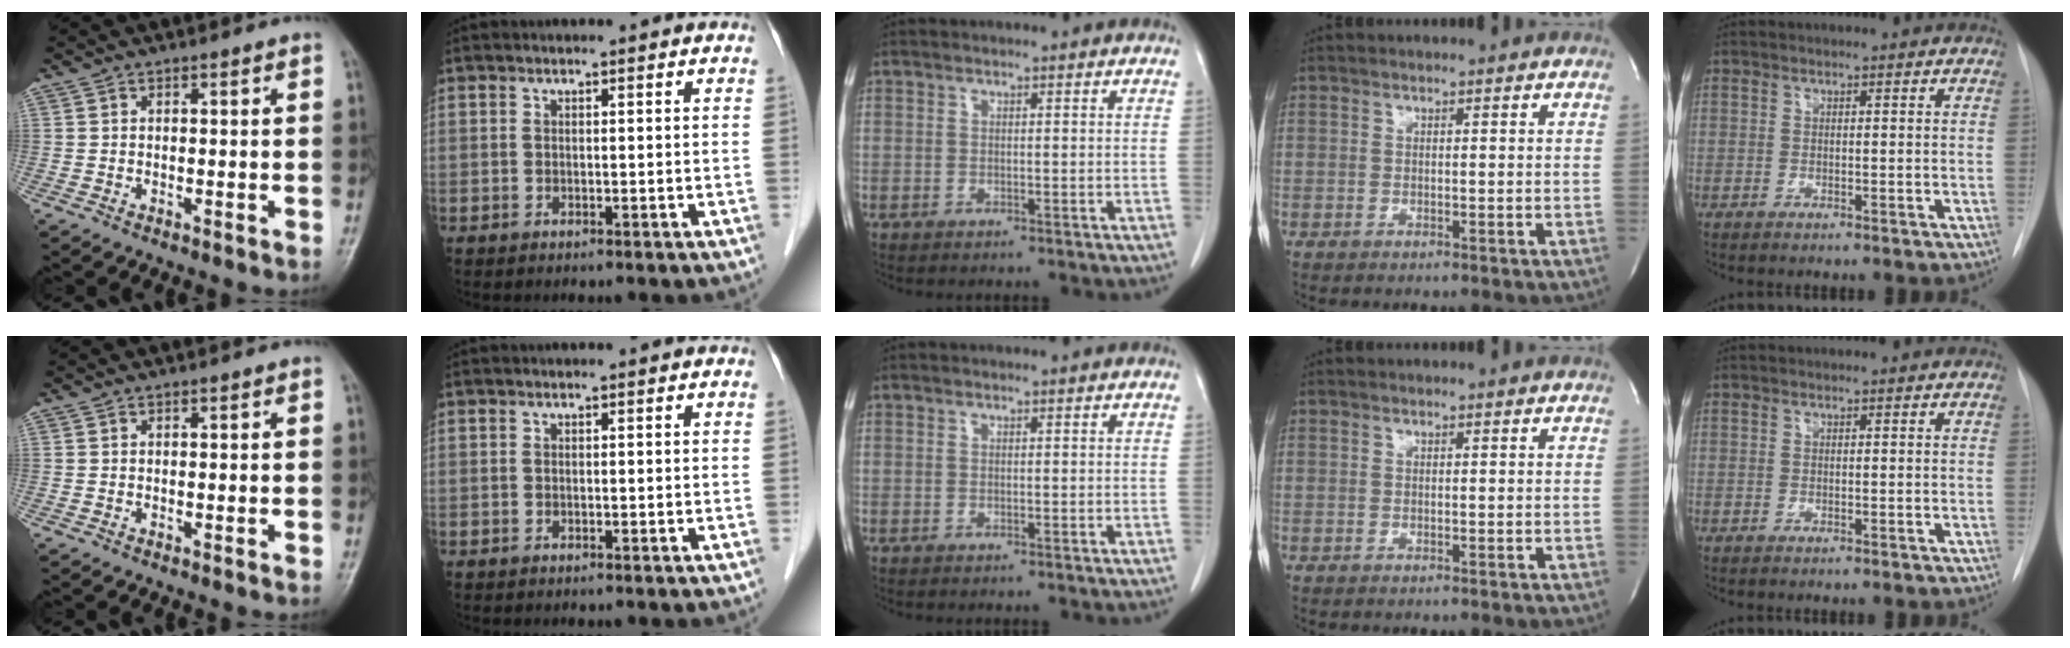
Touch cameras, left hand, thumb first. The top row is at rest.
{}